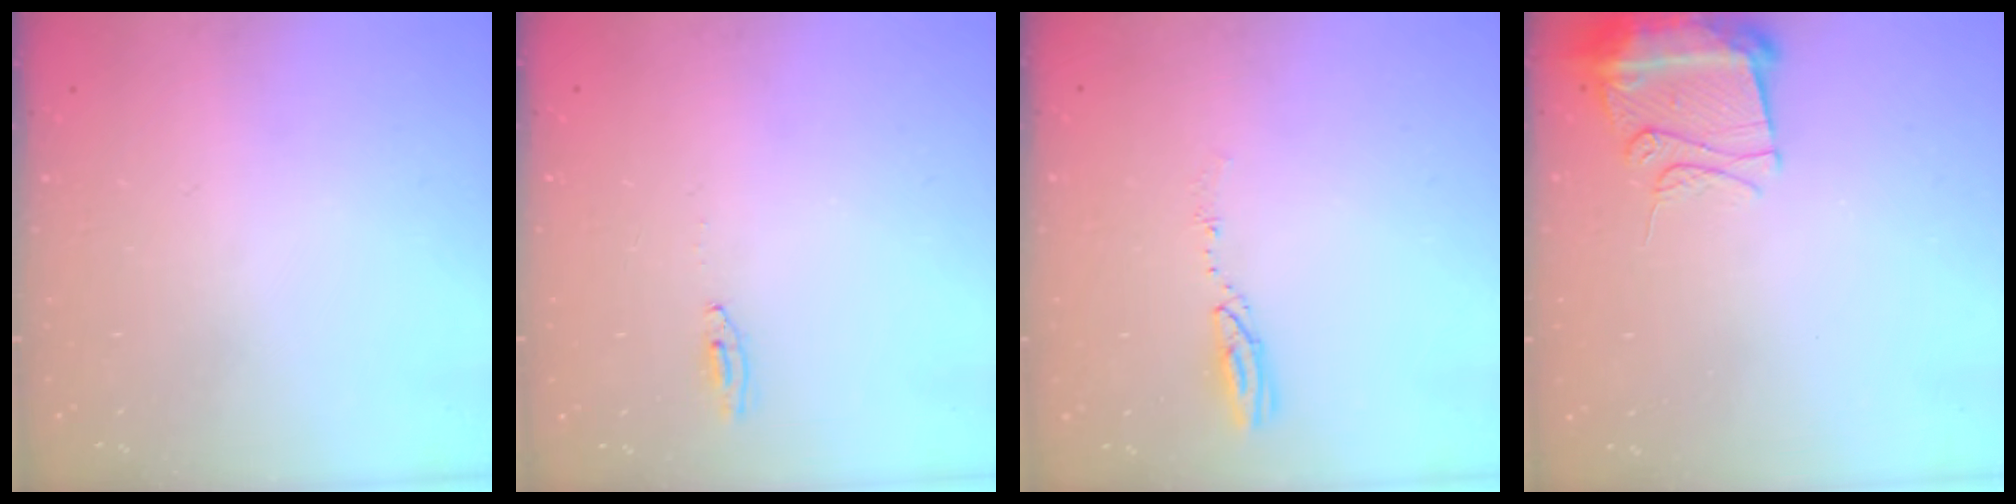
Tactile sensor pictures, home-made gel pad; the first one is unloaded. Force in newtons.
{"total": 2.0, "press": 2.0, "slide": 0.2}
{"total": 4.0, "press": 4.0, "slide": 0.4}
{"total": 10.8, "press": 10.7, "slide": 1.1}